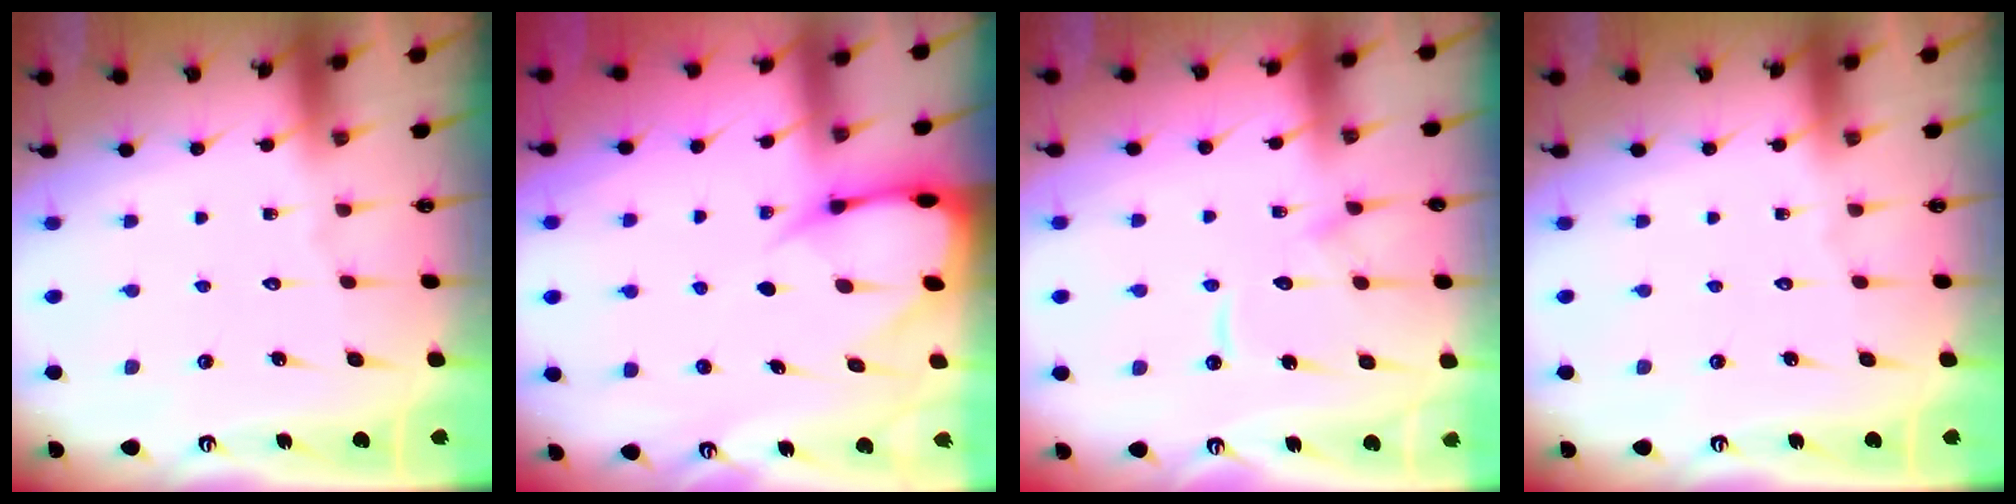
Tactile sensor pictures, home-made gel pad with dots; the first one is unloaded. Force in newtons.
{"total": 6.6, "press": 6.6, "slide": 0.7}
{"total": 10.8, "press": 10.8, "slide": 1.1}
{"total": 0.0}